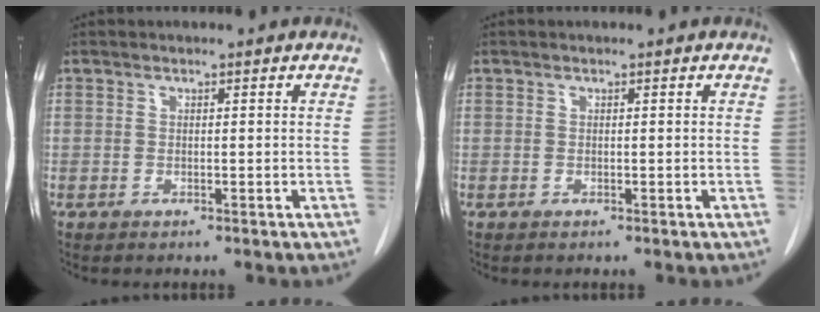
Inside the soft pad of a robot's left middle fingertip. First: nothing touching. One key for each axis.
{"total": 0.0}